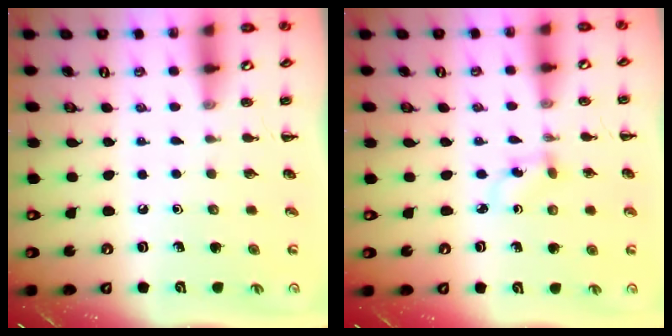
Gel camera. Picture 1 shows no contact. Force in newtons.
{"total": 2.1, "press": 1.9, "slide": 1.0}